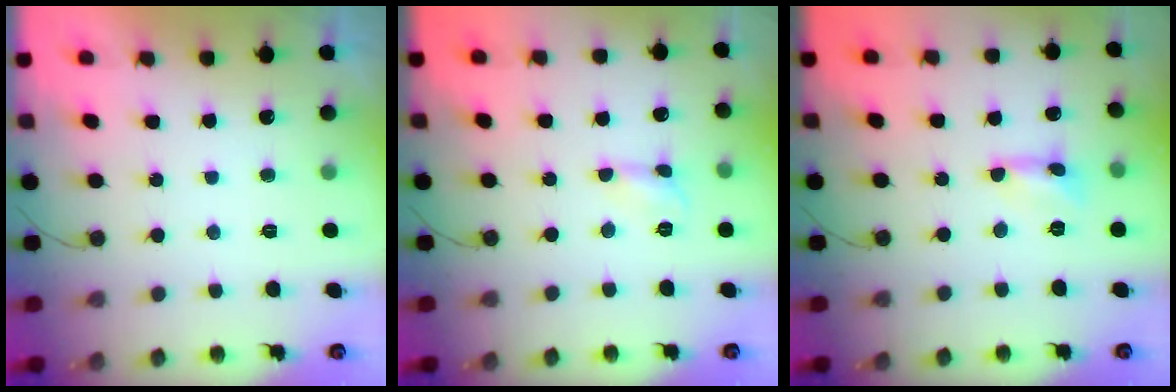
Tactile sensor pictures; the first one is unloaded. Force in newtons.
{"total": 2.7, "press": 2.7, "slide": 0.2}
{"total": 1.0, "press": 1.0, "slide": 0.1}